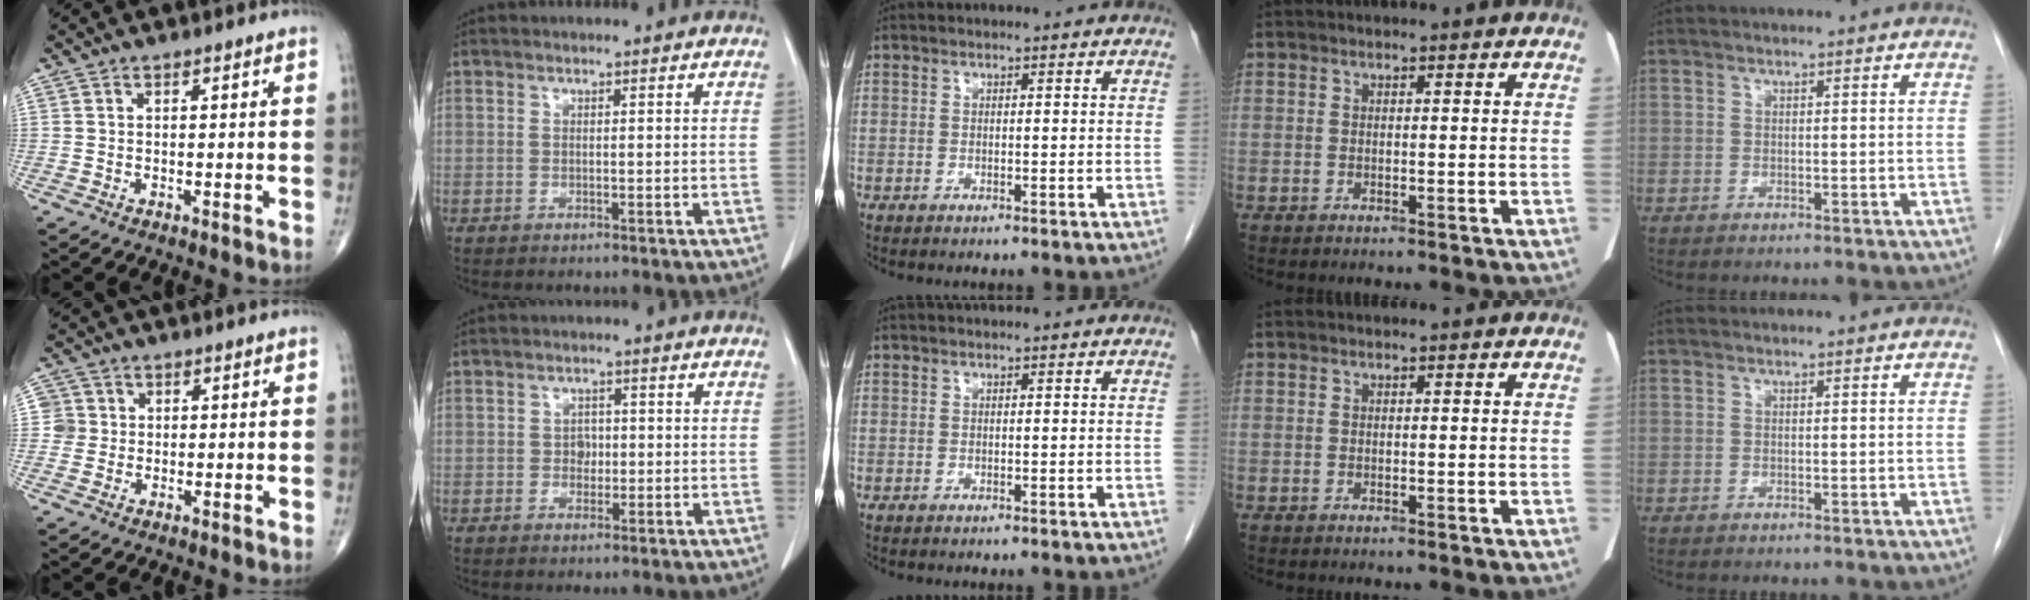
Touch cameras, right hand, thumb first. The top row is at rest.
{"thumb": {"total": 3.1, "force": [0.2, 3.1, -0.1], "torque": [0.030, 0.009, -0.002]}, "index": {"total": 2.0, "force": [-0.1, 1.6, 1.2], "torque": [-0.014, 0.004, -0.001]}}